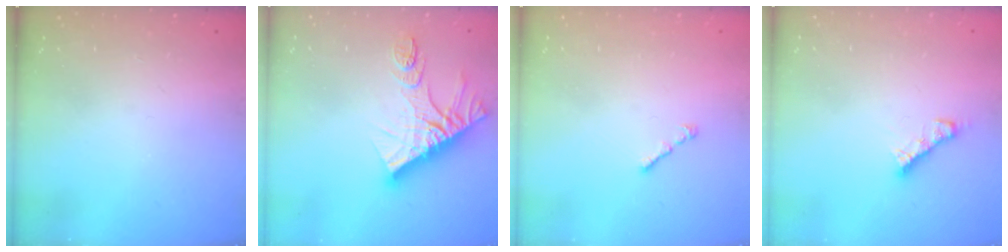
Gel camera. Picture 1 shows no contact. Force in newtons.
{"total": 13.6, "press": 13.6, "slide": 1.1}
{"total": 1.0, "press": 0.9, "slide": 0.5}
{"total": 4.8, "press": 4.8, "slide": 0.3}